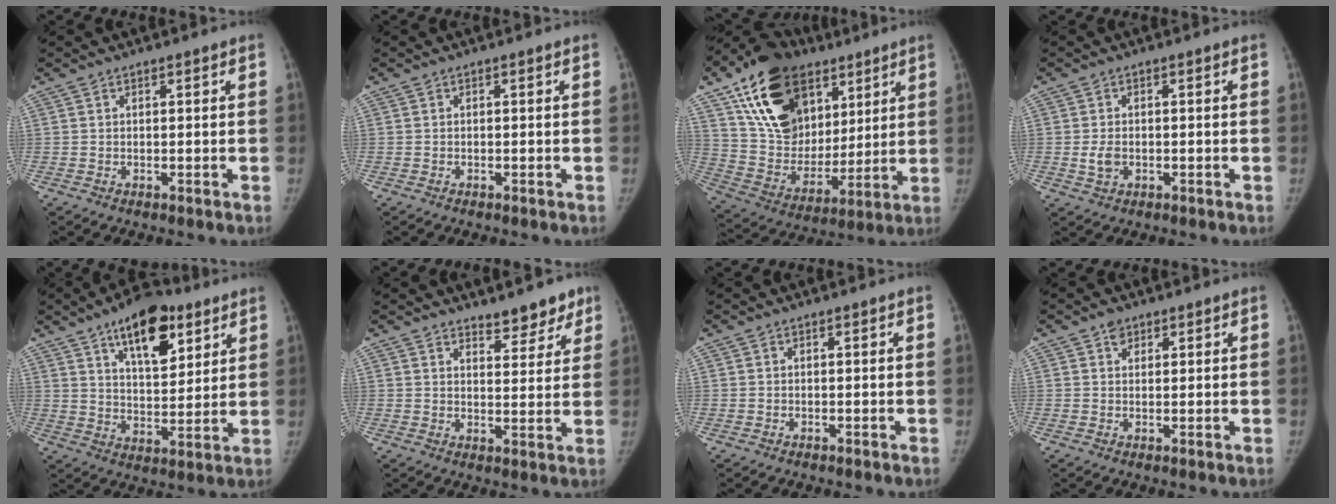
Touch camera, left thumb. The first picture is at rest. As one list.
[{"total": 0.0}, {"total": 25.5, "force": [12.6, 17.1, 14.2], "torque": [-0.222, -0.020, 0.225]}, {"total": 3.0, "force": [-0.5, 2.2, 2.1], "torque": [-0.036, 0.000, -0.008]}, {"total": 15.0, "force": [8.5, 7.1, 10.2], "torque": [-0.117, -0.037, 0.133]}, {"total": 6.0, "force": [4.8, 2.8, 2.3], "torque": [0.009, -0.032, 0.067]}, {"total": 0.0}, {"total": 2.2, "force": [1.3, 1.7, 0.6], "torque": [0.007, -0.004, 0.014]}]